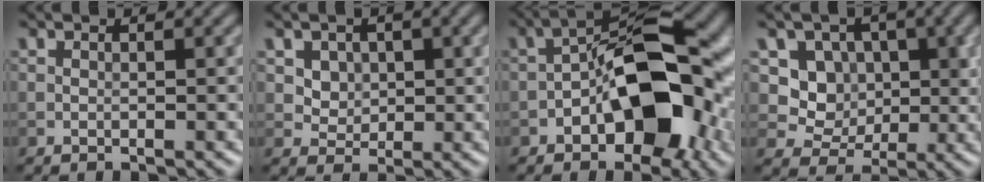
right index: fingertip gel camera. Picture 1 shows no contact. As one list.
[{"total": 3.4, "force": [1.2, 2.8, 1.6], "torque": [-0.032, -0.006, 0.033]}, {"total": 10.9, "force": [-3.1, 5.8, 8.7], "torque": [-0.119, 0.019, -0.063]}, {"total": 5.1, "force": [1.3, 4.4, 2.2], "torque": [-0.034, -0.013, 0.021]}]